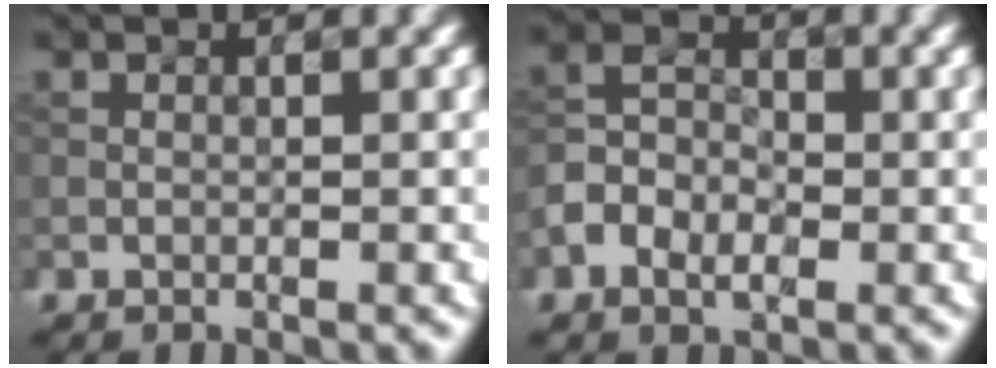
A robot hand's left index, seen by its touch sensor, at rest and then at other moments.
{"total": 4.0, "force": [-1.5, 2.7, 2.5], "torque": [-0.052, 0.006, -0.035]}